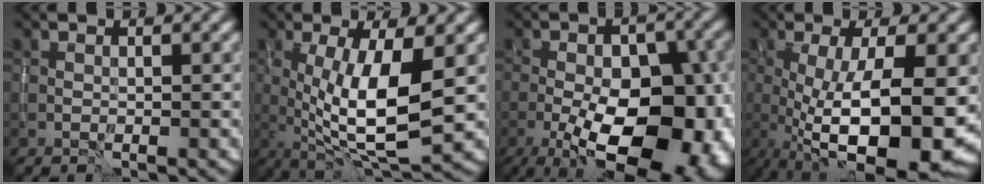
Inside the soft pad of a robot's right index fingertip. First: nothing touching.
{"total": 8.7, "force": [0.1, 2.7, 8.3], "torque": [-0.147, -0.013, 0.008]}
{"total": 15.7, "force": [-4.7, 7.9, 12.7], "torque": [-0.163, -0.008, -0.066]}
{"total": 12.5, "force": [-2.2, 4.1, 11.6], "torque": [-0.187, -0.018, -0.029]}